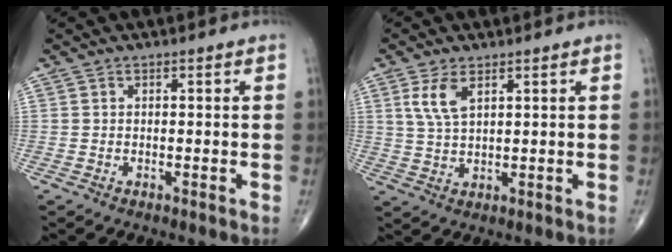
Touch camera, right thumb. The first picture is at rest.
{"total": 5.2, "force": [2.4, 2.2, 4.0], "torque": [-0.084, -0.005, 0.056]}